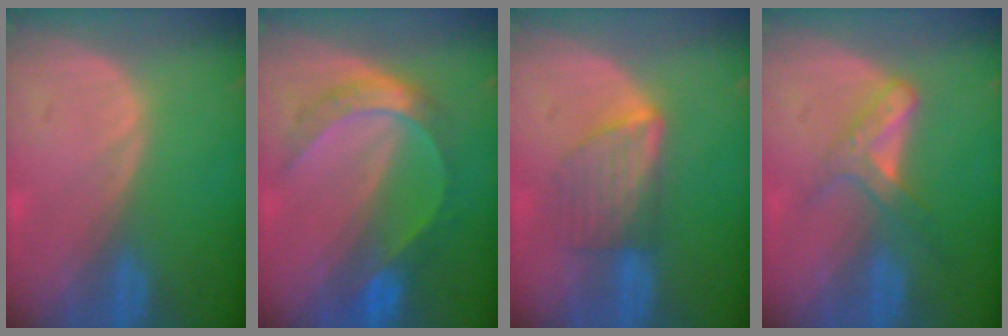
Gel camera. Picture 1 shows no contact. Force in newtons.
{"total": 6.7, "press": 6.6, "slide": 0.4}
{"total": 5.9, "press": 5.7, "slide": 1.3}
{"total": 5.6, "press": 4.9, "slide": 2.7}